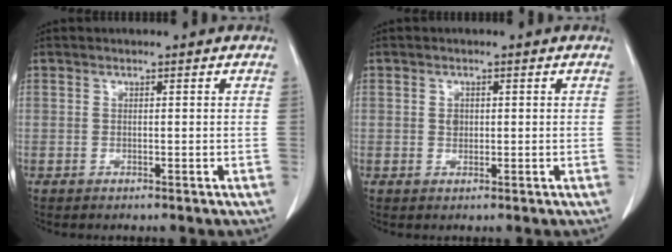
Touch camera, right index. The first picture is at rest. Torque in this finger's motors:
{"motor_torque": [0.06, -0.01, 0.03, 0.00]}